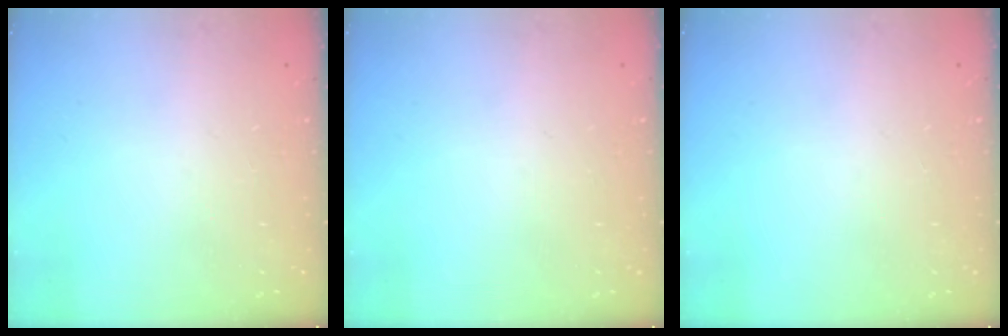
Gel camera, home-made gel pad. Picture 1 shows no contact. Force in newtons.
{"total": 0.0}
{"total": 0.0}